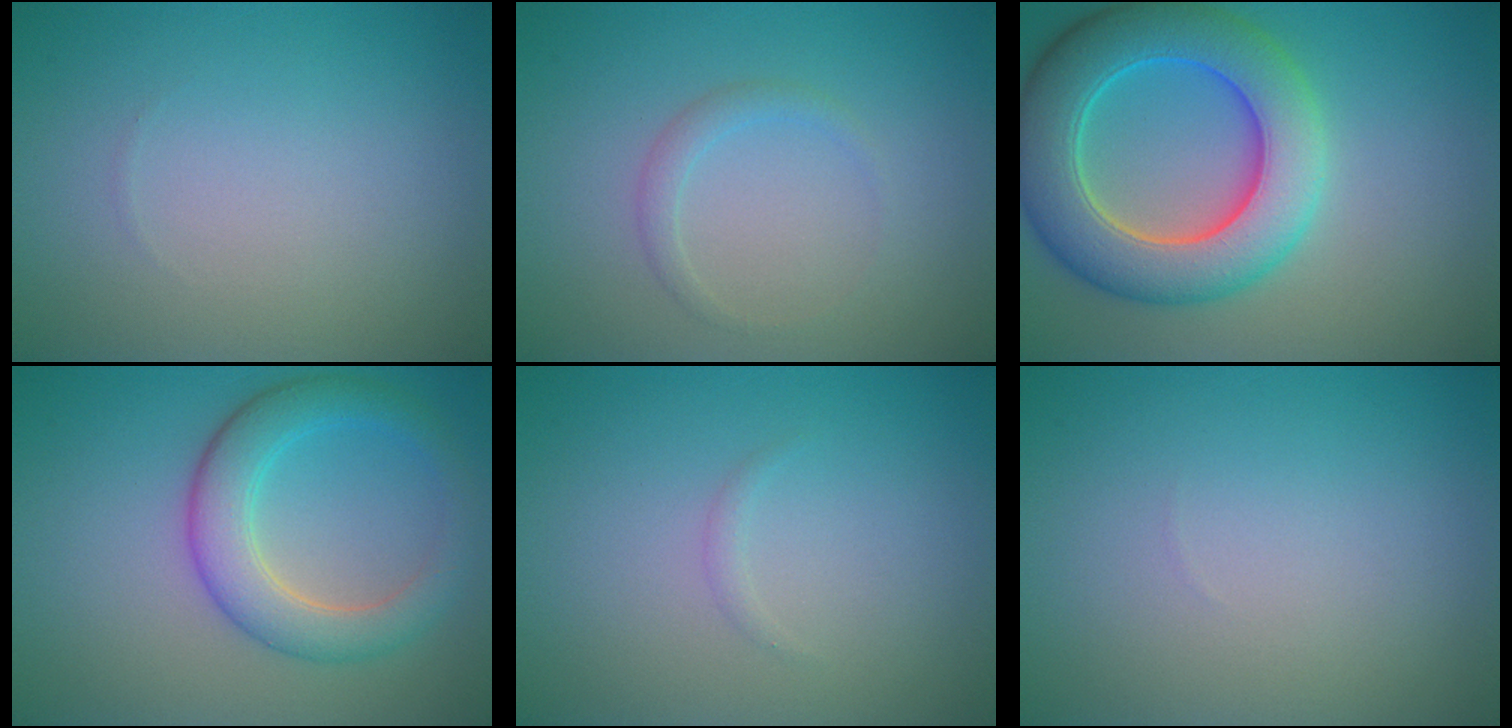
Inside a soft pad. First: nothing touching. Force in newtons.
{"total": 1.2, "press": 1.2, "slide": 0.1}
{"total": 9.2, "press": 9.2, "slide": 0.3}
{"total": 4.9, "press": 4.9, "slide": 0.3}
{"total": 0.6, "press": 0.6, "slide": 0.1}
{"total": 0.0}